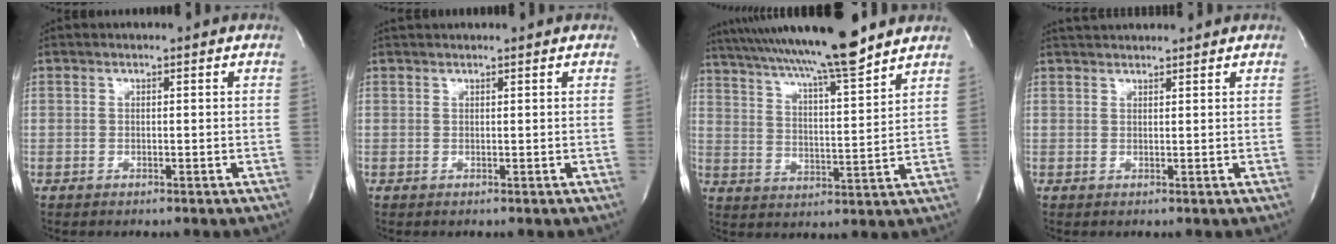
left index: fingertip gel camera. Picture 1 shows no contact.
{"total": 3.1, "force": [2.9, 0.1, 0.9], "torque": [-0.009, 0.030, 0.043]}
{"total": 18.4, "force": [15.8, -0.1, 9.4], "torque": [-0.167, 0.011, 0.249]}
{"total": 4.2, "force": [4.1, 0.3, 0.9], "torque": [-0.017, 0.033, 0.064]}